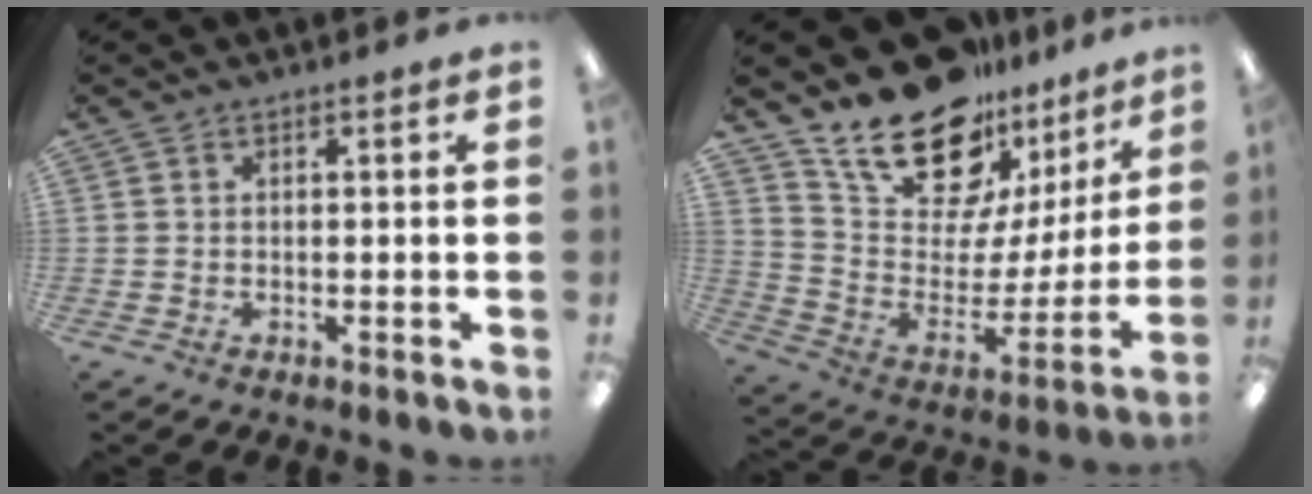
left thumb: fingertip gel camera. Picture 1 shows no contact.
{"total": 22.2, "force": [17.3, 10.1, 9.7], "torque": [-0.176, -0.124, 0.311]}